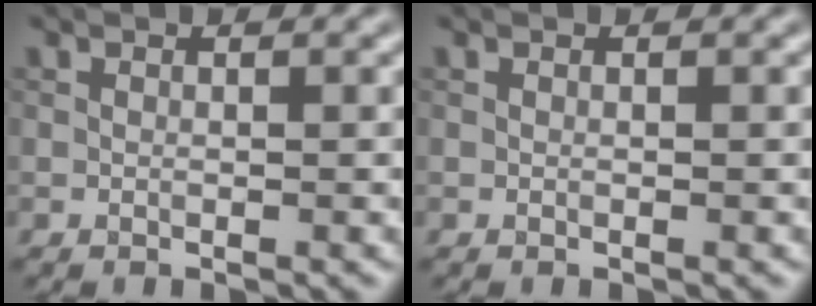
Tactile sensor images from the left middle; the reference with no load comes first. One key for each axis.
{"total": 0.0}